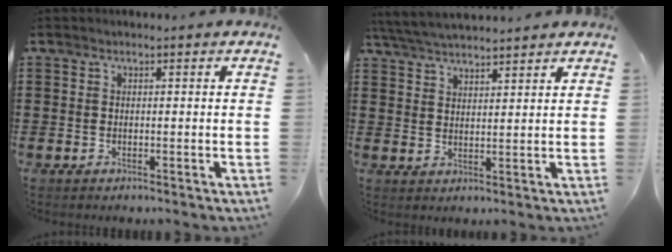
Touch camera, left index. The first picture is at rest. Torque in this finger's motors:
{"motor_torque": [0.25, 0.18, 0.41, 0.13]}